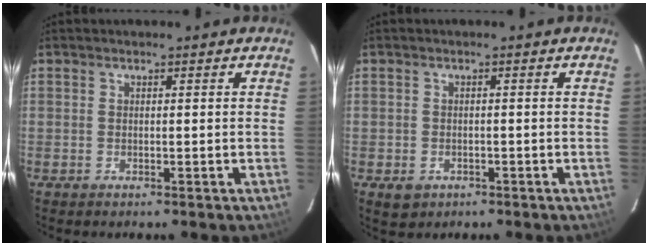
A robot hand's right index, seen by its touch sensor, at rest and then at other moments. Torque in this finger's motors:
{"motor_torque": [0.14, -0.03, 0.04, 0.03]}